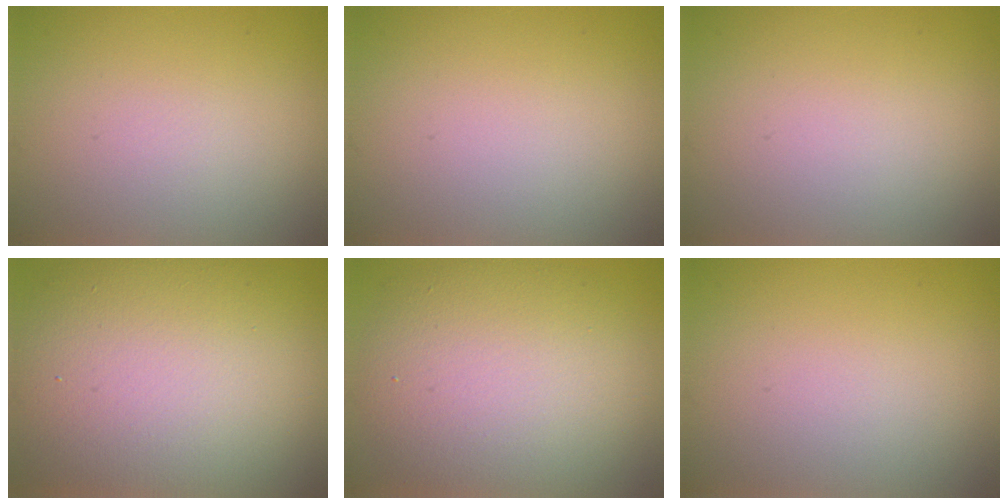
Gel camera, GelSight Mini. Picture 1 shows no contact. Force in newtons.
{"total": 0.0}
{"total": 0.0}
{"total": 15.0, "press": 15.0, "slide": 0.7}
{"total": 9.6, "press": 9.6, "slide": 0.4}
{"total": 0.0}